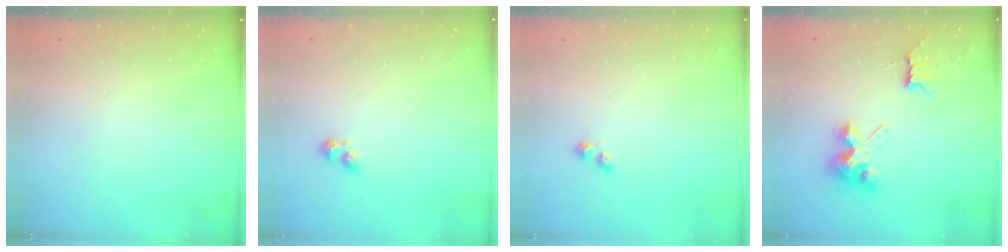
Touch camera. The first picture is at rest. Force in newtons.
{"total": 3.4, "press": 3.3, "slide": 0.7}
{"total": 1.6, "press": 1.4, "slide": 0.6}
{"total": 7.9, "press": 7.9, "slide": 0.4}